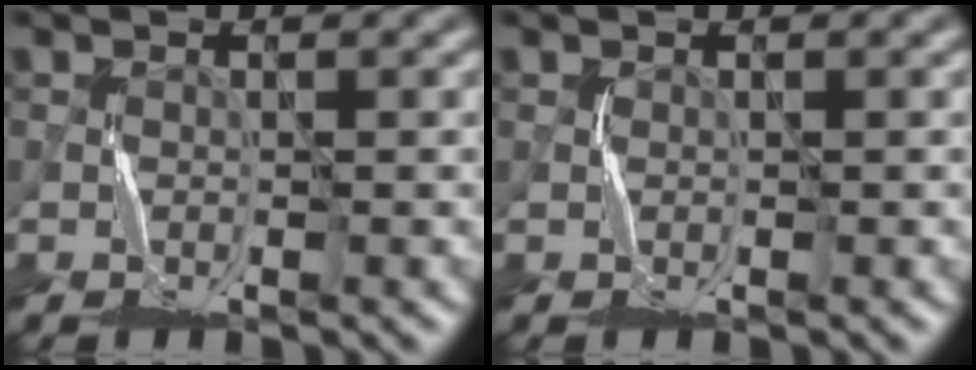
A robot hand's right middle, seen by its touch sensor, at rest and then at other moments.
{"total": 0.0}